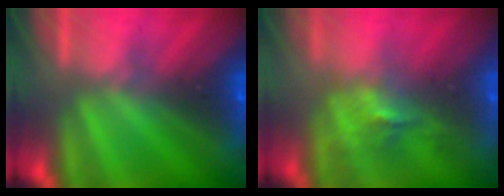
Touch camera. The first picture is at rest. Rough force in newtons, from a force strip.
{"total": 2.5}